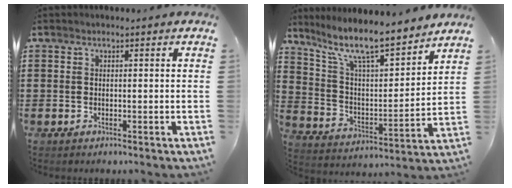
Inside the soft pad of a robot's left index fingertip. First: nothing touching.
{"total": 10.2, "force": [8.5, 1.4, 5.4], "torque": [-0.138, -0.053, 0.144]}